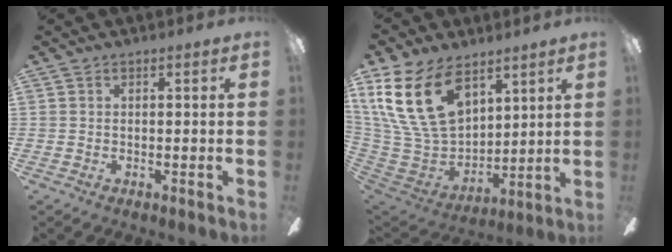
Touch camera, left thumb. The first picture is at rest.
{"total": 22.5, "force": [11.4, 13.9, 13.5], "torque": [-0.301, -0.050, 0.208]}